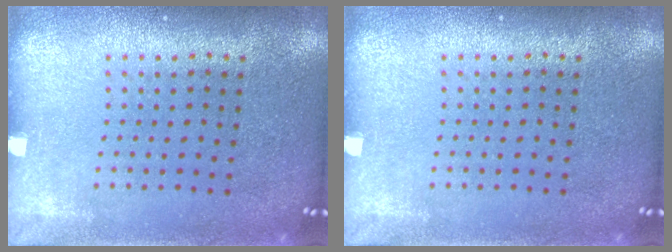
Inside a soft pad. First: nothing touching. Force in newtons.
{"total": 0.0}